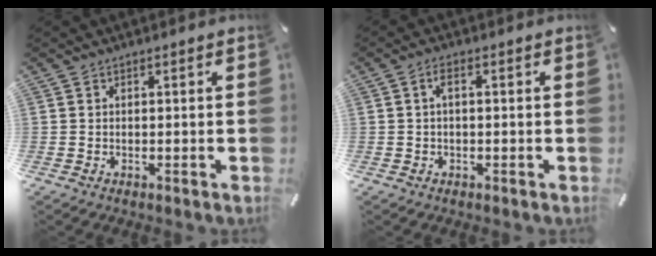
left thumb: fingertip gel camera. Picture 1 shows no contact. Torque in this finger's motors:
{"motor_torque": [-0.20, -0.36, 0.06, 0.25, 0.03]}